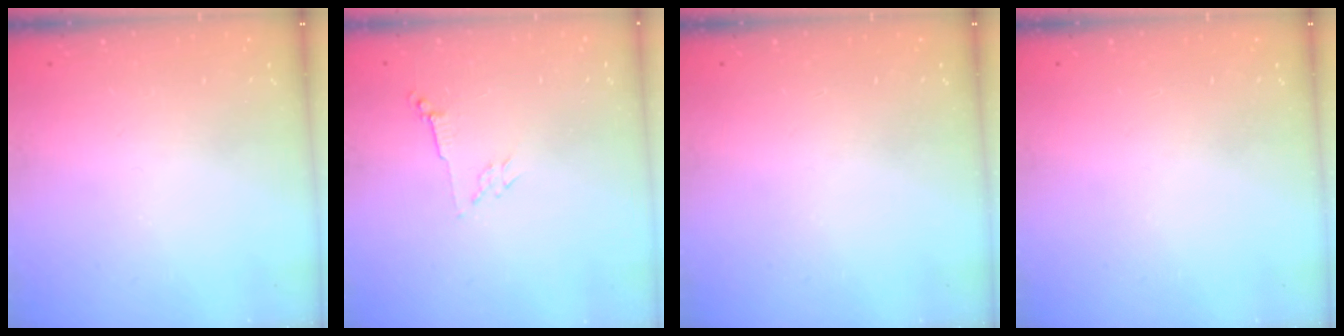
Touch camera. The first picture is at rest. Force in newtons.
{"total": 2.8, "press": 2.7, "slide": 0.6}
{"total": 0.0}
{"total": 0.0}